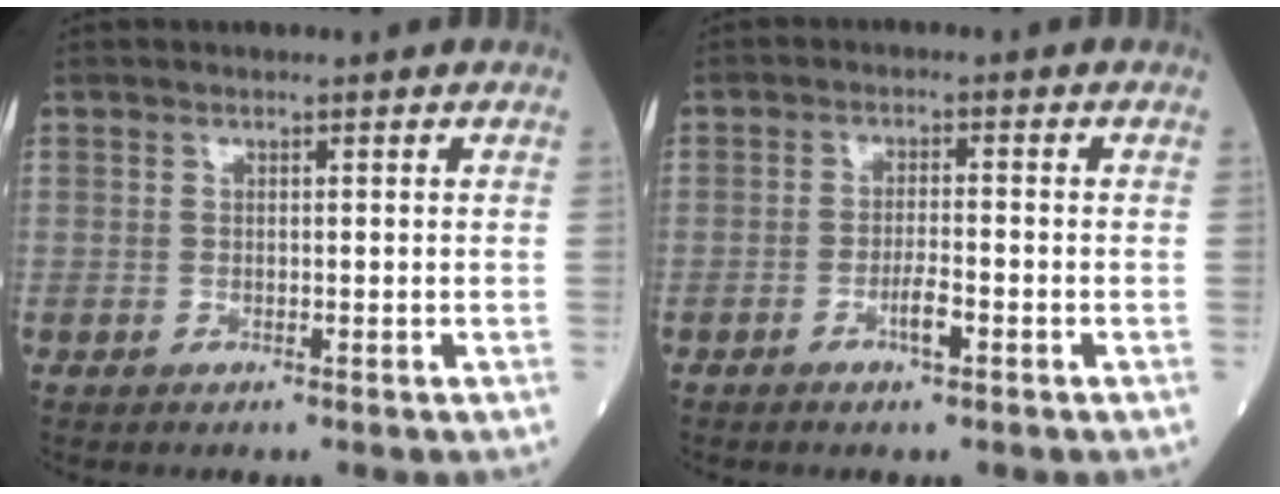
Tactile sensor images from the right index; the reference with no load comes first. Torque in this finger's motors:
{"motor_torque": [0.32, -0.46, 0.23, 0.06]}